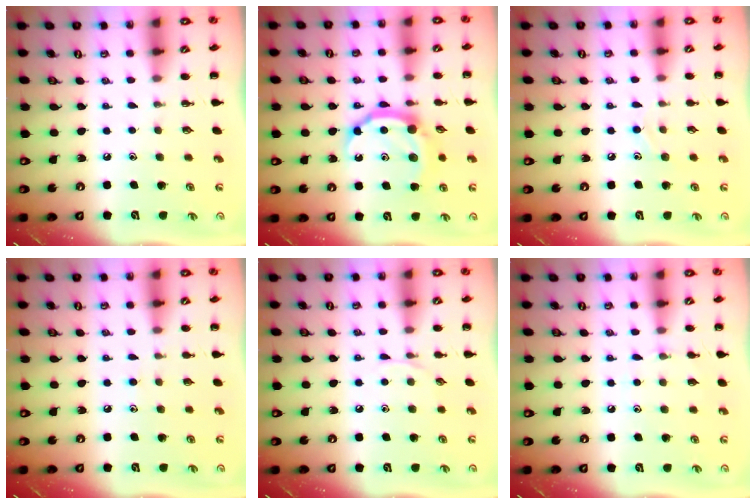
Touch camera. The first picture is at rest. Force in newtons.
{"total": 11.6, "press": 11.6, "slide": 0.7}
{"total": 6.2, "press": 5.9, "slide": 1.9}
{"total": 4.3, "press": 4.0, "slide": 1.6}
{"total": 4.2, "press": 4.0, "slide": 1.3}
{"total": 6.7, "press": 6.4, "slide": 2.0}